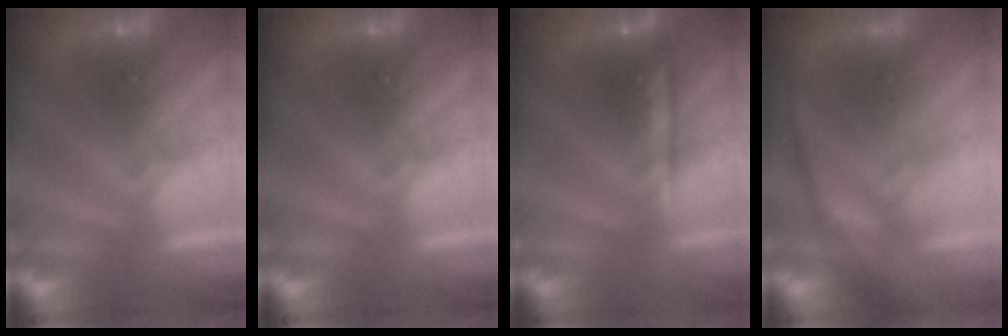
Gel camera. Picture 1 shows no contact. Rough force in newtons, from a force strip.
{"total": 0.0}
{"total": 2.2}
{"total": 3.2}